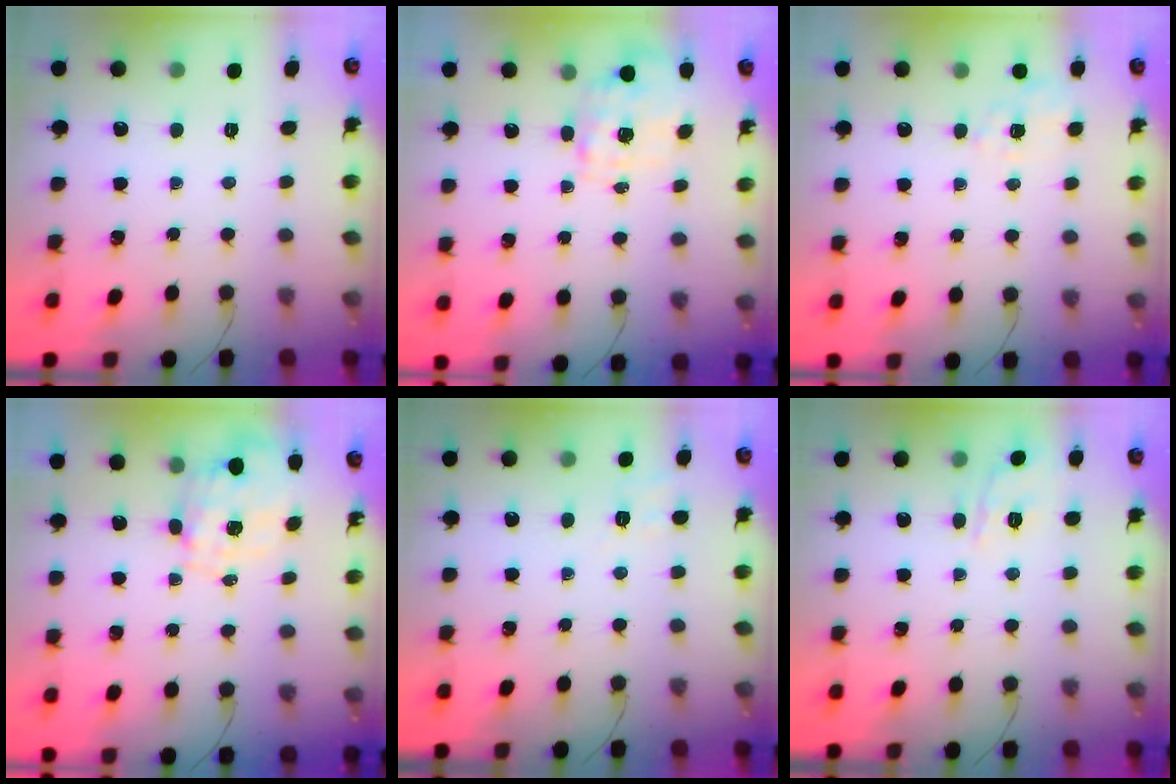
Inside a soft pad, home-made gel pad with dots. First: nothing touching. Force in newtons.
{"total": 1.6, "press": 1.5, "slide": 0.5}
{"total": 2.5, "press": 1.8, "slide": 1.7}
{"total": 1.3, "press": 1.2, "slide": 0.4}
{"total": 2.9, "press": 2.3, "slide": 1.9}
{"total": 7.5, "press": 7.4, "slide": 1.0}